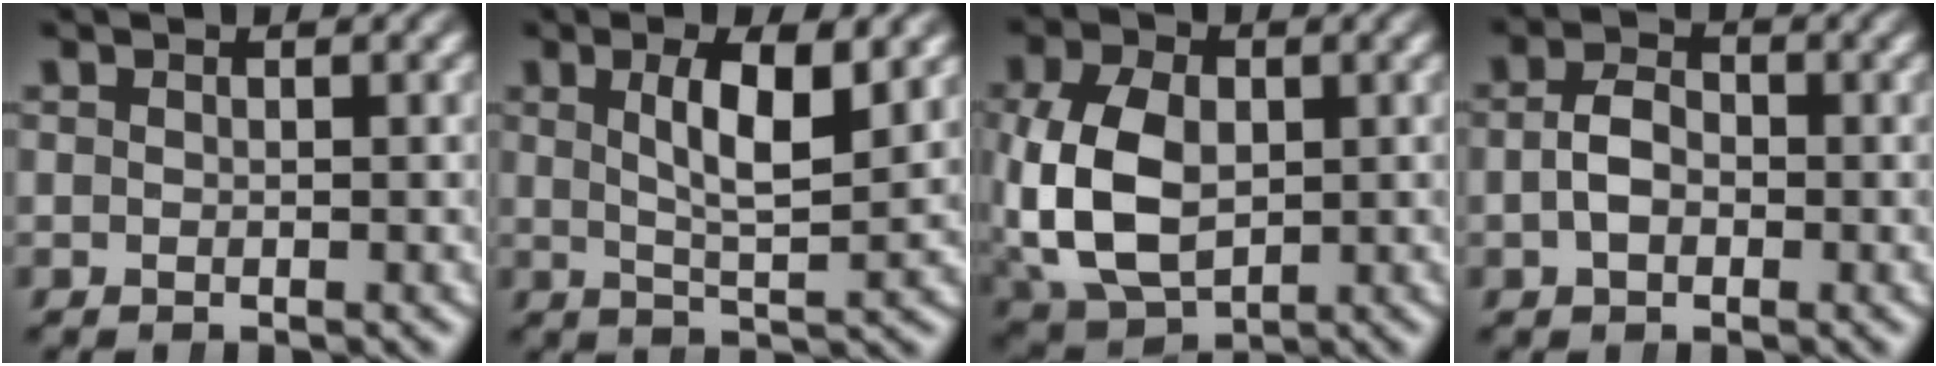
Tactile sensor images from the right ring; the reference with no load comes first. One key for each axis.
{"total": 4.6, "fx": 0.9, "fy": 1.1, "fz": 4.4, "tx": -0.067, "ty": -0.009, "tz": 0.024}
{"total": 9.6, "fx": -0.8, "fy": 7.6, "fz": 5.8, "tx": -0.149, "ty": -0.029, "tz": 0.005}
{"total": 2.9, "fx": -0.6, "fy": 2.0, "fz": 2.0, "tx": -0.043, "ty": -0.004, "tz": -0.008}